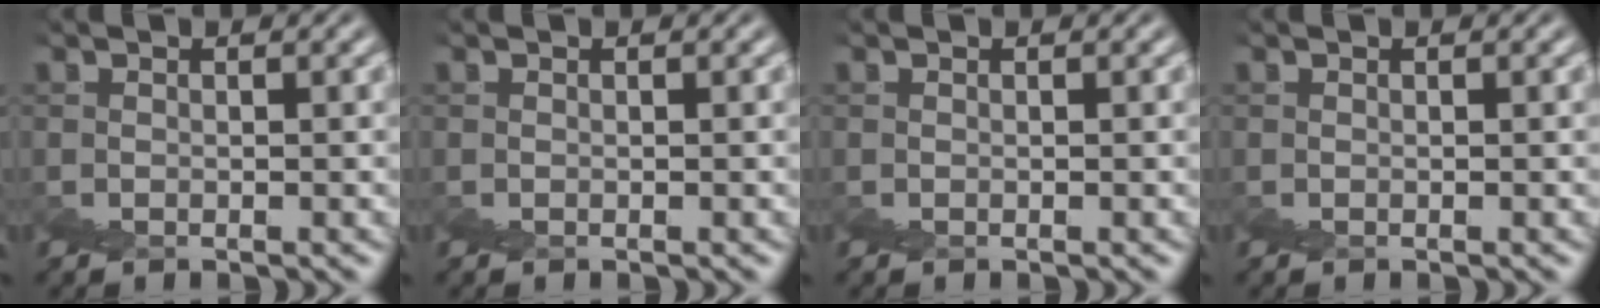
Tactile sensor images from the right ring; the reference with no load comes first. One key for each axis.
{"total": 0.0}
{"total": 0.0}
{"total": 0.0}